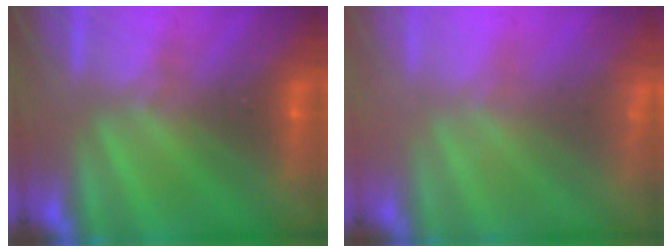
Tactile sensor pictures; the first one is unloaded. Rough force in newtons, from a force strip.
{"total": 1.0}